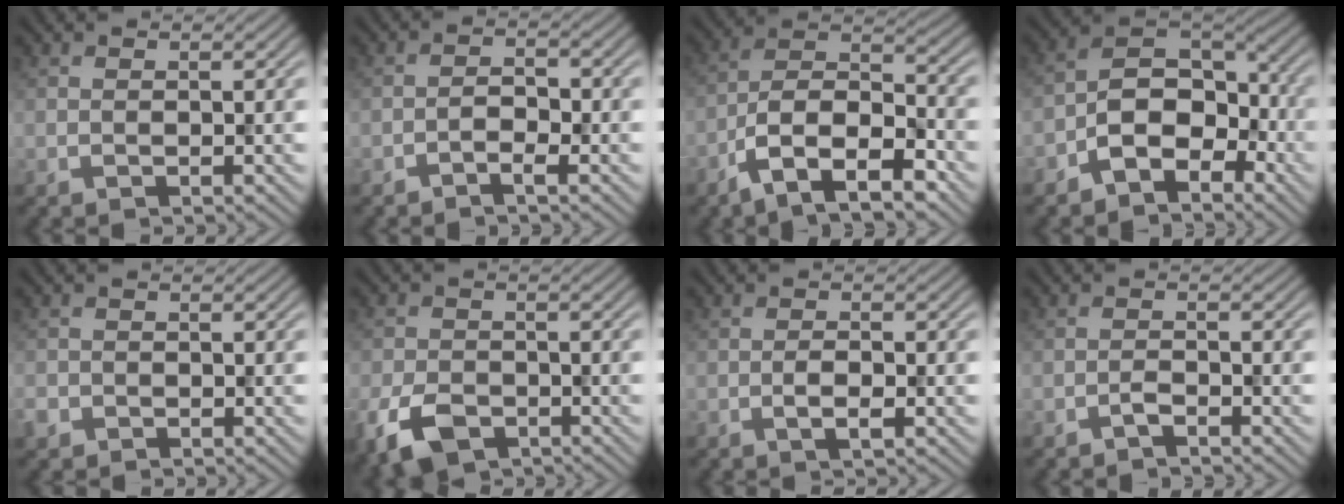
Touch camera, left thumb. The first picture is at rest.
{"total": 2.1, "force": [-1.4, 0.7, 1.4], "torque": [-0.024, 0.006, -0.031]}
{"total": 10.8, "force": [-6.7, 4.1, 7.4], "torque": [-0.133, 0.004, -0.139]}
{"total": 7.7, "force": [-3.9, 4.5, 4.8], "torque": [-0.074, 0.008, -0.090]}
{"total": 1.6, "force": [-1.0, 1.2, 0.3], "torque": [-0.010, -0.006, -0.028]}
{"total": 6.2, "force": [-3.5, 3.7, 3.5], "torque": [-0.084, -0.011, -0.073]}
{"total": 2.1, "force": [-0.8, 0.7, 1.7], "torque": [-0.032, 0.003, -0.018]}
{"total": 1.3, "force": [-1.0, 0.2, 0.7], "torque": [-0.014, 0.005, -0.024]}